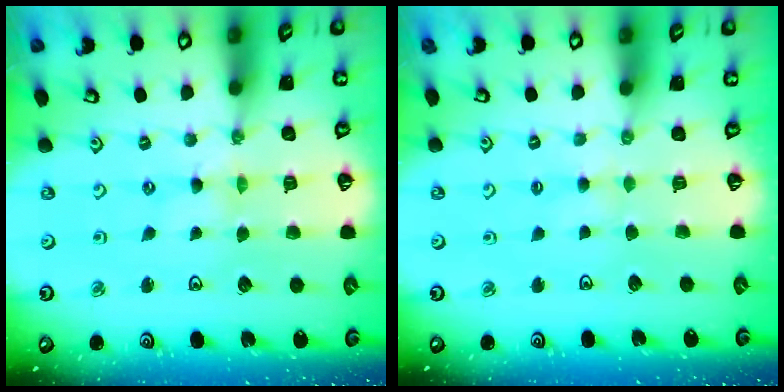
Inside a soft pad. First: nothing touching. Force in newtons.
{"total": 2.2, "press": 2.2, "slide": 0.4}